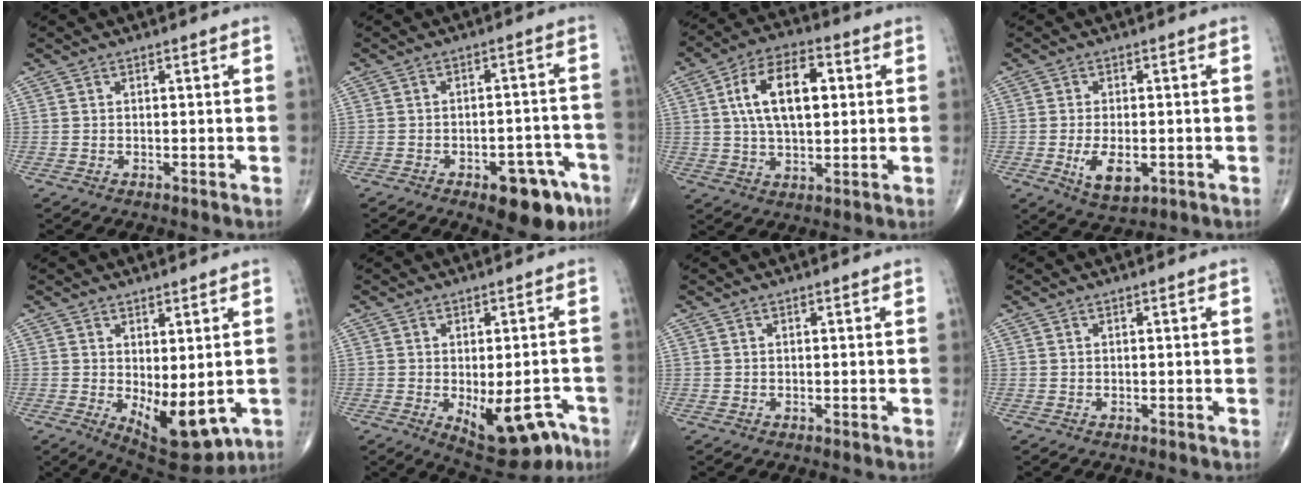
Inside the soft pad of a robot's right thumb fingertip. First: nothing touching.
{"total": 11.3, "force": [-6.3, 5.2, 7.7], "torque": [-0.071, 0.043, -0.077]}
{"total": 13.7, "force": [2.8, 7.1, 11.3], "torque": [-0.188, 0.009, 0.044]}
{"total": 6.9, "force": [-1.9, 3.6, 5.6], "torque": [-0.096, -0.008, -0.024]}
{"total": 10.7, "force": [-1.6, 4.9, 9.4], "torque": [-0.119, -0.018, -0.003]}
{"total": 13.4, "force": [-7.0, 5.9, 9.7], "torque": [-0.104, 0.032, -0.088]}
{"total": 0.0}
{"total": 0.0}